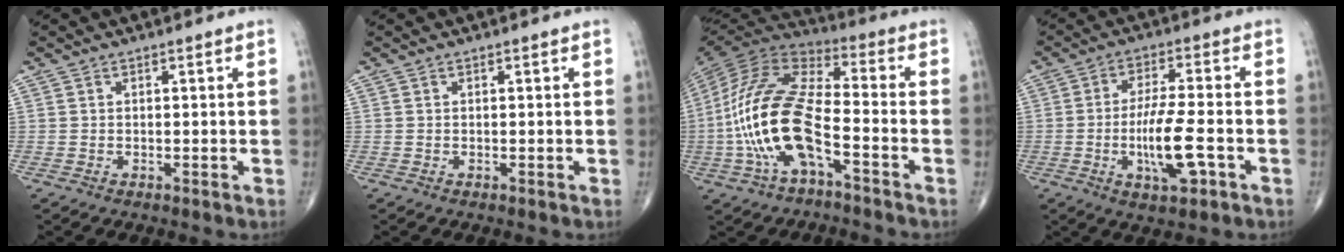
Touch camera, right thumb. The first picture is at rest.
{"total": 0.0}
{"total": 19.4, "force": [-5.5, 7.7, 17.0], "torque": [-0.357, 0.042, -0.103]}
{"total": 10.4, "force": [-3.0, 2.8, 9.6], "torque": [-0.179, 0.009, -0.051]}